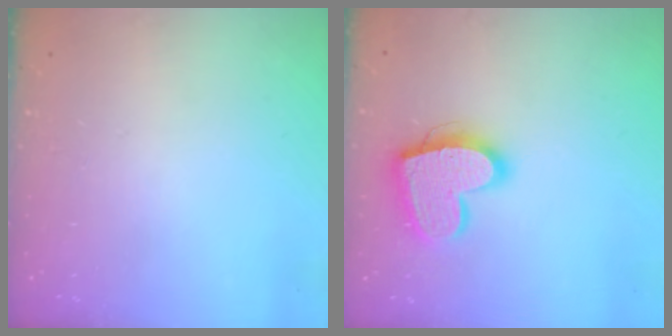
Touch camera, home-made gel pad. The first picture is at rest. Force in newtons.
{"total": 17.7, "press": 17.6, "slide": 1.5}